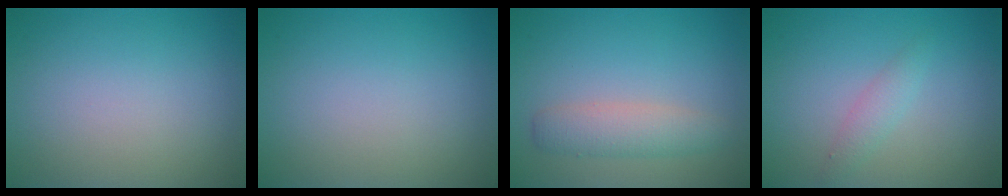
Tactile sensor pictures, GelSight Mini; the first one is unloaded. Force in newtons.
{"total": 0.0}
{"total": 2.9, "press": 2.9, "slide": 0.1}
{"total": 1.5, "press": 1.5, "slide": 0.0}